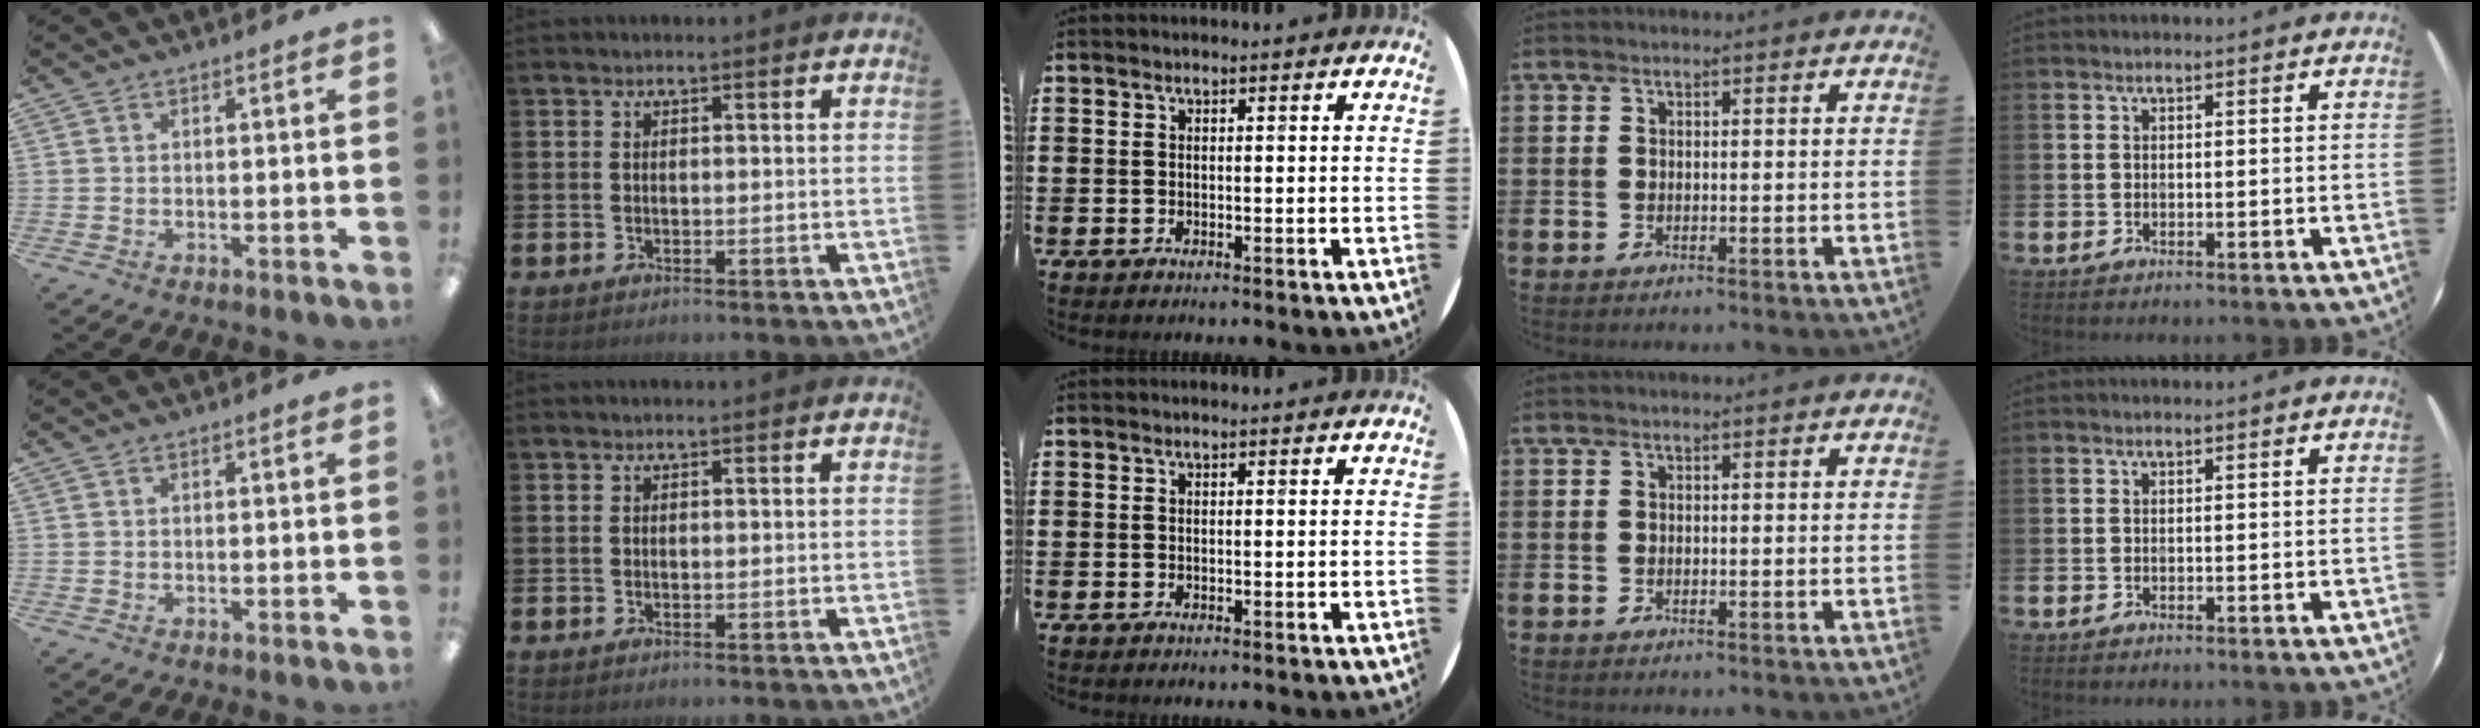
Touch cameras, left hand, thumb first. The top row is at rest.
{}